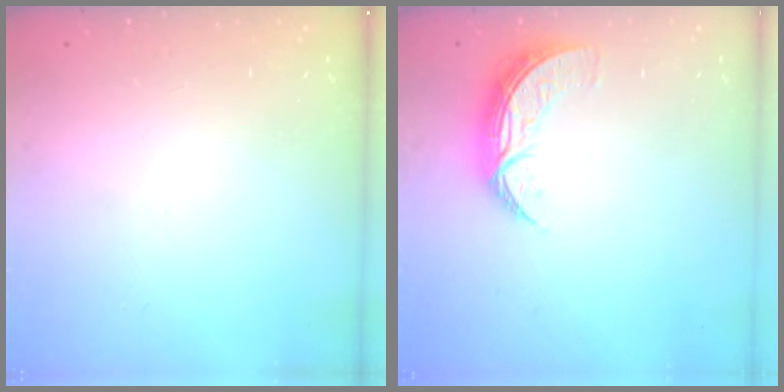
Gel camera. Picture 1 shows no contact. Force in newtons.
{"total": 8.4, "press": 8.4, "slide": 0.4}